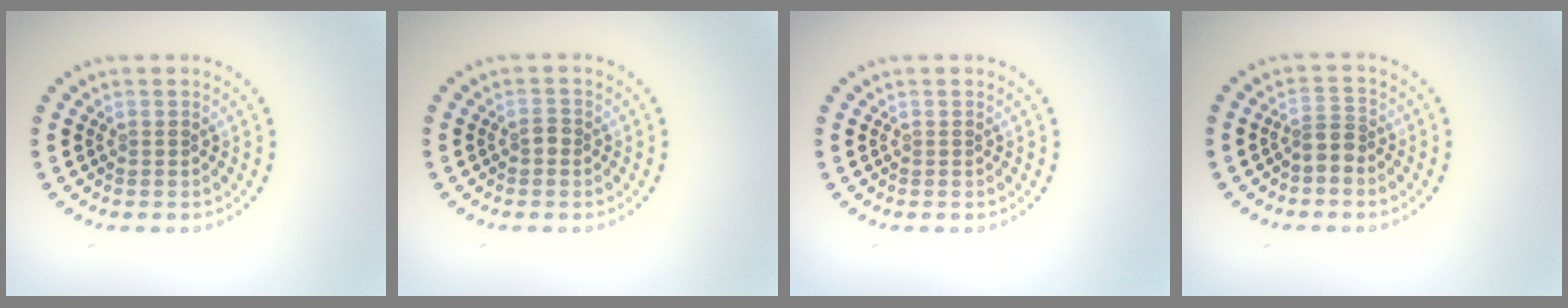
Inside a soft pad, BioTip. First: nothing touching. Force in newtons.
{"total": 0.8, "press": 0.8, "slide": 0.1}
{"total": 0.0}
{"total": 2.1, "press": 1.6, "slide": 1.2}